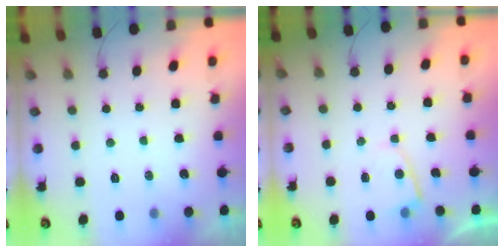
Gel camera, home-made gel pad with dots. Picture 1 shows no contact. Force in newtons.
{"total": 3.2, "press": 3.2, "slide": 0.3}